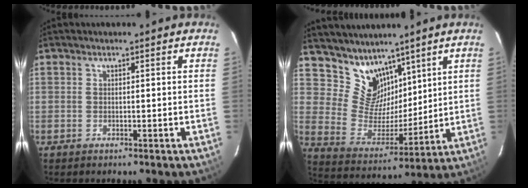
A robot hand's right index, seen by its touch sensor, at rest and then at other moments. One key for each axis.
{"total": 12.0, "fx": 9.1, "fy": 7.1, "fz": 3.3, "tx": -0.063, "ty": 0.000, "tz": 0.185}